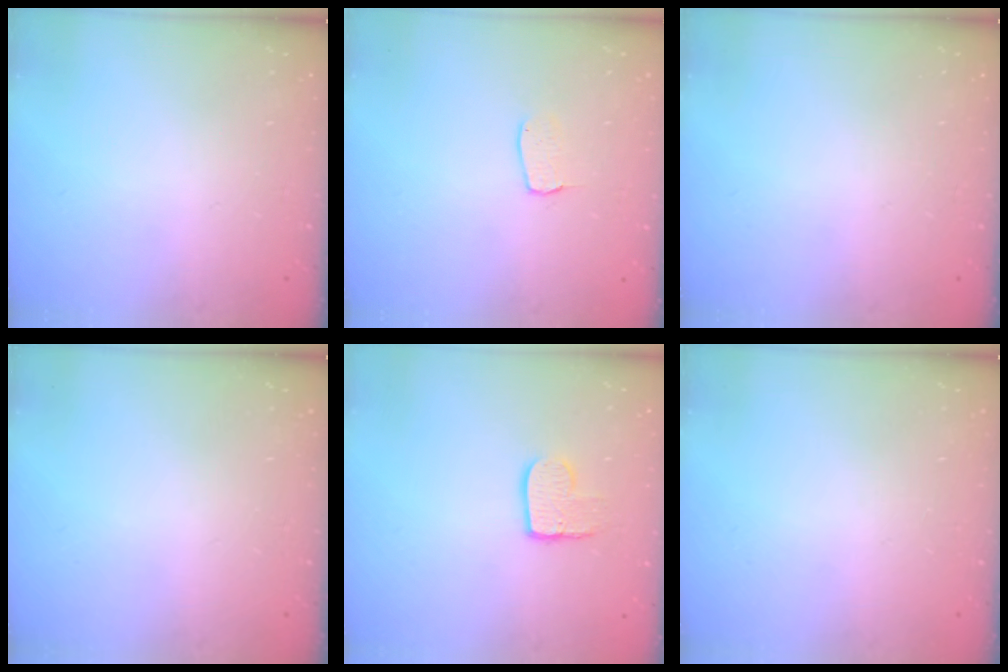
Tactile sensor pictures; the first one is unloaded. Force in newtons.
{"total": 4.0, "press": 4.0, "slide": 0.2}
{"total": 0.0}
{"total": 0.0}
{"total": 8.4, "press": 8.4, "slide": 0.6}
{"total": 0.0}